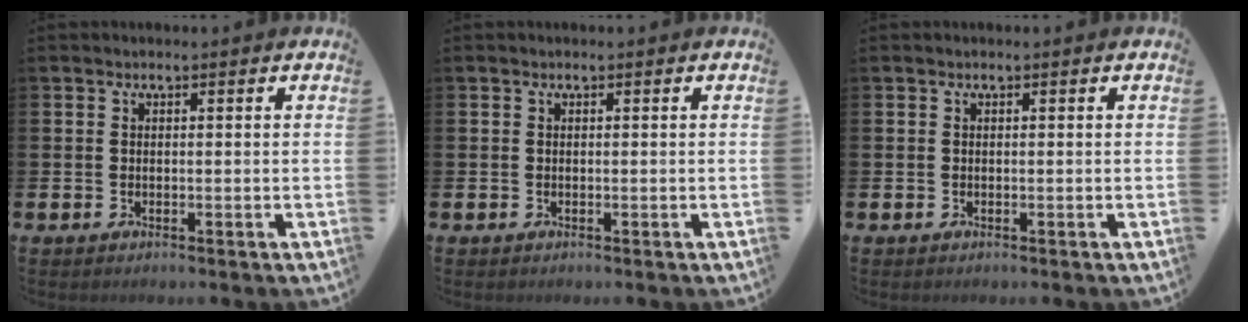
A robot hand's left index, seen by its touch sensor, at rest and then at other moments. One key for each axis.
{"total": 0.0}
{"total": 0.0}